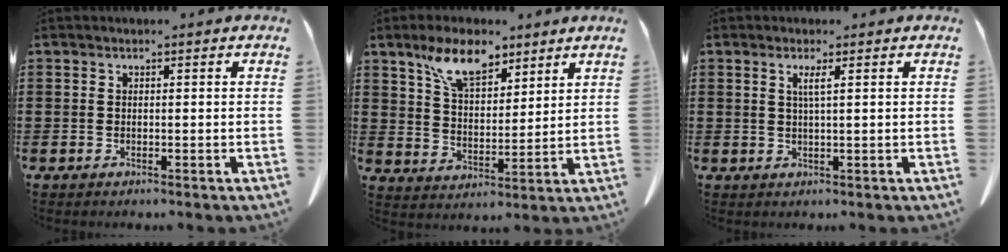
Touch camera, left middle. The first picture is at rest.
{"total": 8.7, "force": [6.2, 4.0, 4.6], "torque": [-0.103, -0.005, 0.114]}
{"total": 1.9, "force": [0.7, -0.1, 1.8], "torque": [-0.037, -0.003, 0.011]}